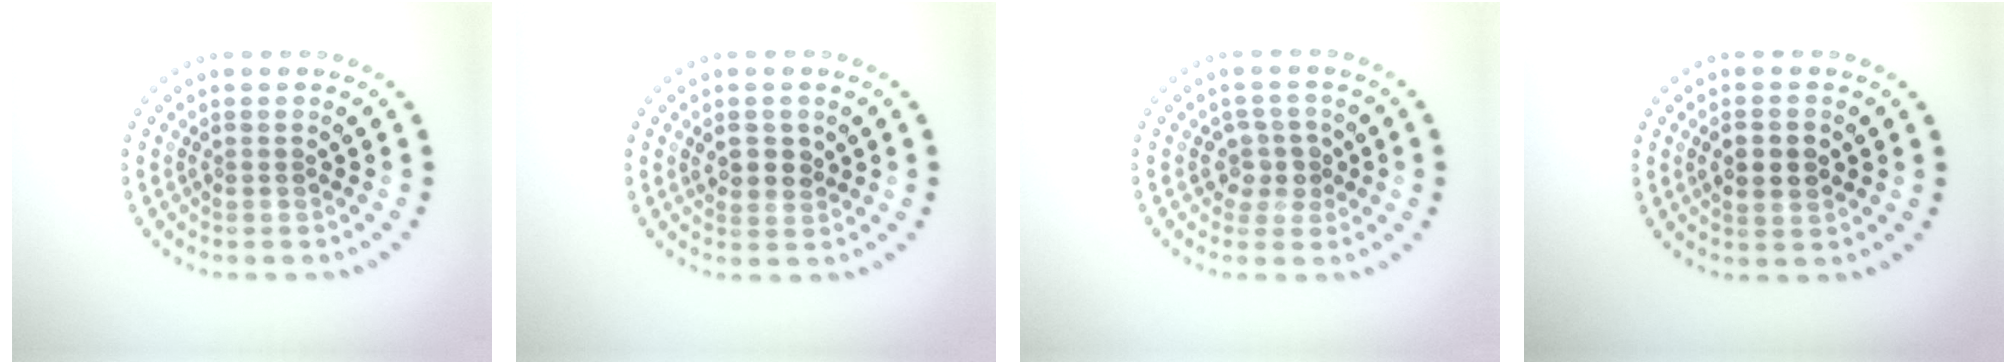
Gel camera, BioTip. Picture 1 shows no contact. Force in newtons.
{"total": 2.3, "press": 2.2, "slide": 0.6}
{"total": 2.3, "press": 2.1, "slide": 0.9}
{"total": 2.8, "press": 2.8, "slide": 0.2}